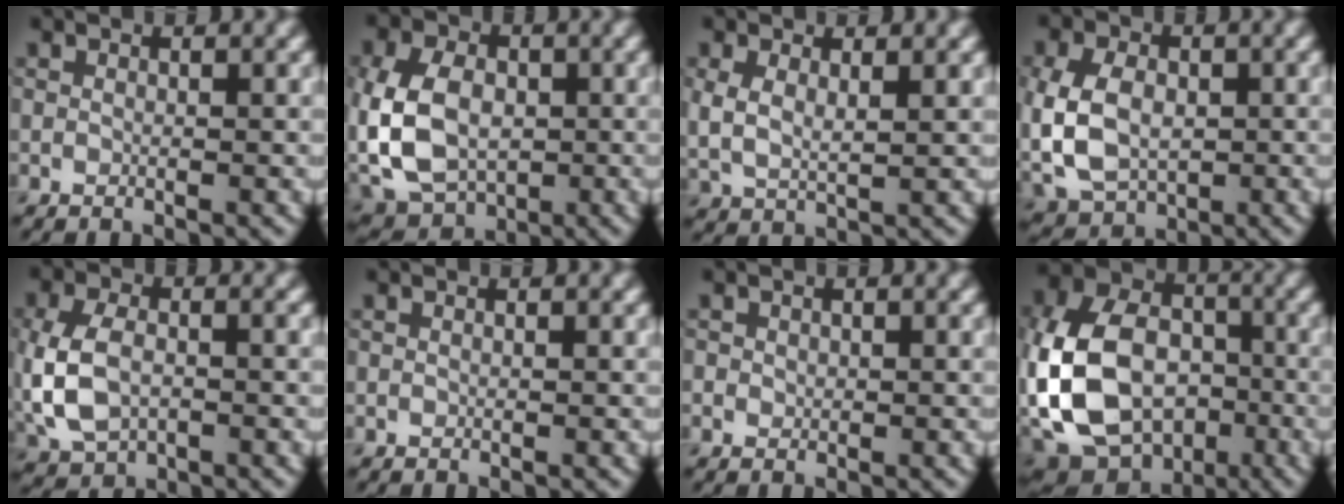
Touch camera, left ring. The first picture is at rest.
{"total": 9.2, "force": [-1.1, 6.8, 6.0], "torque": [-0.132, -0.003, -0.031]}
{"total": 3.1, "force": [0.9, 1.7, 2.4], "torque": [-0.056, -0.003, 0.021]}
{"total": 7.6, "force": [-0.8, 5.6, 5.0], "torque": [-0.113, -0.004, -0.016]}
{"total": 6.2, "force": [-0.9, 4.0, 4.6], "torque": [-0.107, -0.004, -0.018]}
{"total": 0.0}
{"total": 0.7, "force": [0.1, 0.6, 0.2], "torque": [-0.002, -0.001, 0.000]}
{"total": 15.1, "force": [-3.6, 11.3, 9.4], "torque": [-0.204, -0.012, -0.062]}